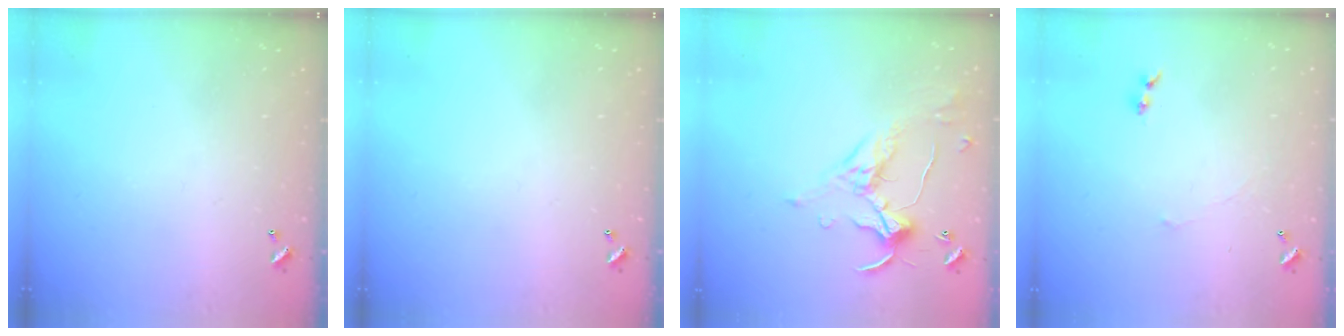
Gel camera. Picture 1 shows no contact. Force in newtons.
{"total": 0.0}
{"total": 1.7, "press": 1.5, "slide": 0.8}
{"total": 0.7, "press": 0.1, "slide": 0.7}